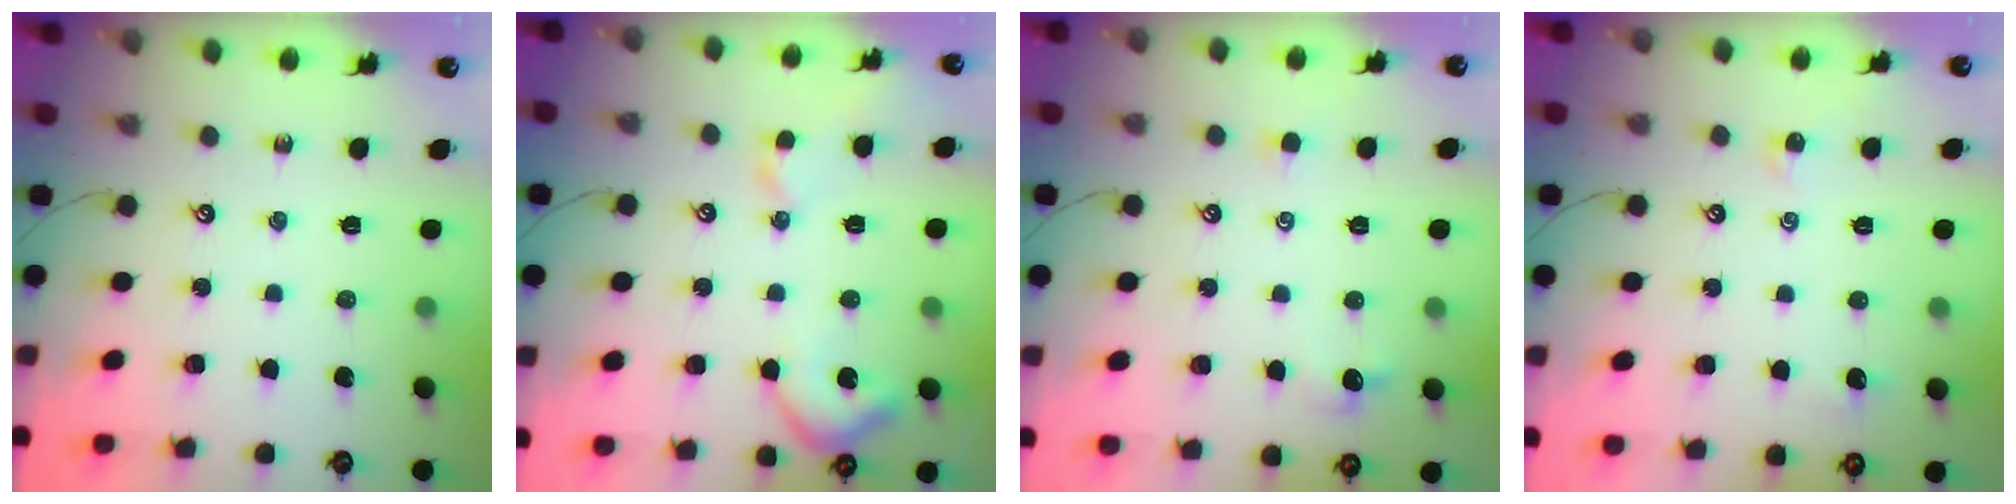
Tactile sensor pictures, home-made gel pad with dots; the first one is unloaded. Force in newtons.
{"total": 6.9, "press": 6.9, "slide": 1.0}
{"total": 0.0}
{"total": 0.0}